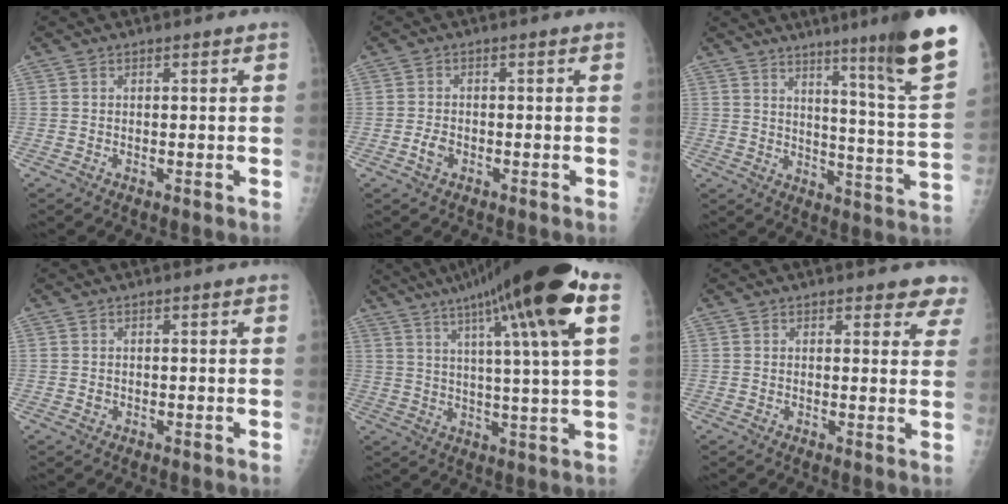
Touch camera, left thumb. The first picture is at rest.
{"total": 2.2, "force": [-0.9, 1.4, 1.4], "torque": [-0.027, 0.009, -0.018]}
{"total": 18.7, "force": [12.3, -0.1, 14.1], "torque": [-0.173, -0.091, 0.169]}
{"total": 0.6, "force": [0.0, 0.4, 0.4], "torque": [-0.006, 0.003, 0.003]}
{"total": 23.0, "force": [11.5, 1.9, 19.8], "torque": [-0.312, 0.001, 0.170]}
{"total": 5.6, "force": [4.6, 2.0, 2.3], "torque": [0.012, -0.020, 0.040]}